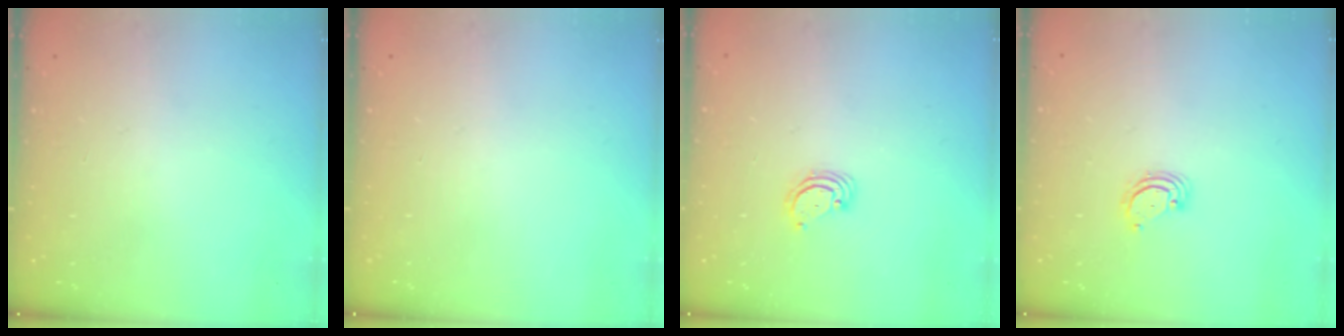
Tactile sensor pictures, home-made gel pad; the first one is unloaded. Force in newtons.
{"total": 0.0}
{"total": 3.6, "press": 3.6, "slide": 0.4}
{"total": 2.9, "press": 2.9, "slide": 0.3}